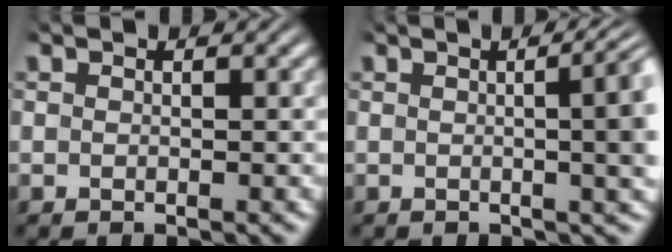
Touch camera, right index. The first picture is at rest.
{"total": 6.1, "force": [0.4, 2.0, 5.8], "torque": [-0.052, 0.020, -0.004]}